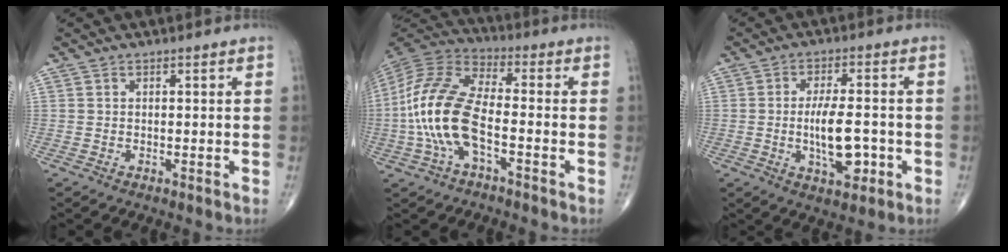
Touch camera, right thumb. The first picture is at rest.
{"total": 15.5, "force": [-3.5, 6.8, 13.5], "torque": [-0.291, 0.036, -0.071]}
{"total": 9.1, "force": [-1.6, 3.8, 8.1], "torque": [-0.129, 0.006, -0.021]}